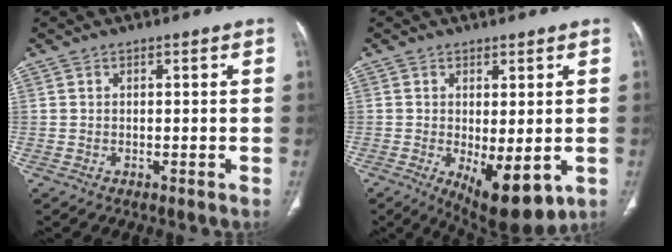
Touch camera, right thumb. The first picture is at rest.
{"total": 10.6, "force": [-2.8, 4.3, 9.3], "torque": [-0.127, -0.022, -0.025]}